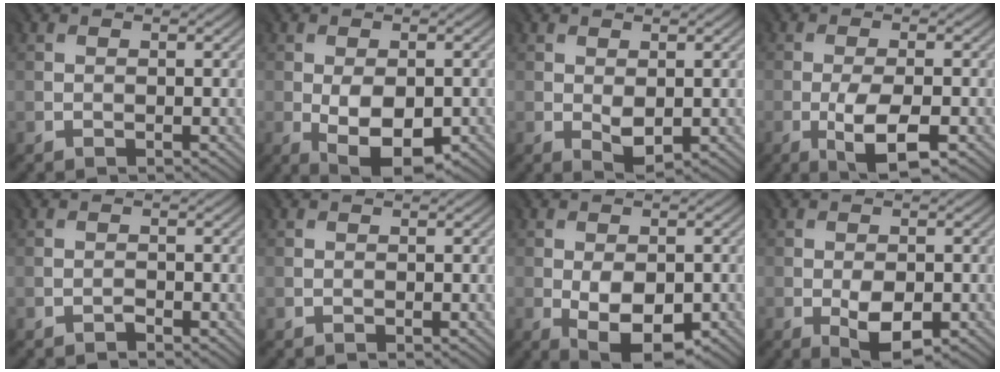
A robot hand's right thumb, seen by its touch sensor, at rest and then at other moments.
{"total": 7.6, "force": [-2.3, 4.3, 5.9], "torque": [-0.112, -0.025, -0.029]}
{"total": 2.4, "force": [-0.1, 1.5, 1.9], "torque": [-0.040, -0.006, 0.003]}
{"total": 6.5, "force": [-3.1, 2.2, 5.3], "torque": [-0.106, -0.009, -0.050]}
{"total": 0.9, "force": [-0.7, -0.3, -0.4], "torque": [0.008, -0.002, -0.013]}
{"total": 0.0}
{"total": 7.5, "force": [-2.3, 4.3, 5.7], "torque": [-0.103, -0.026, -0.028]}
{"total": 4.6, "force": [-1.8, 2.3, 3.6], "torque": [-0.068, -0.011, -0.025]}